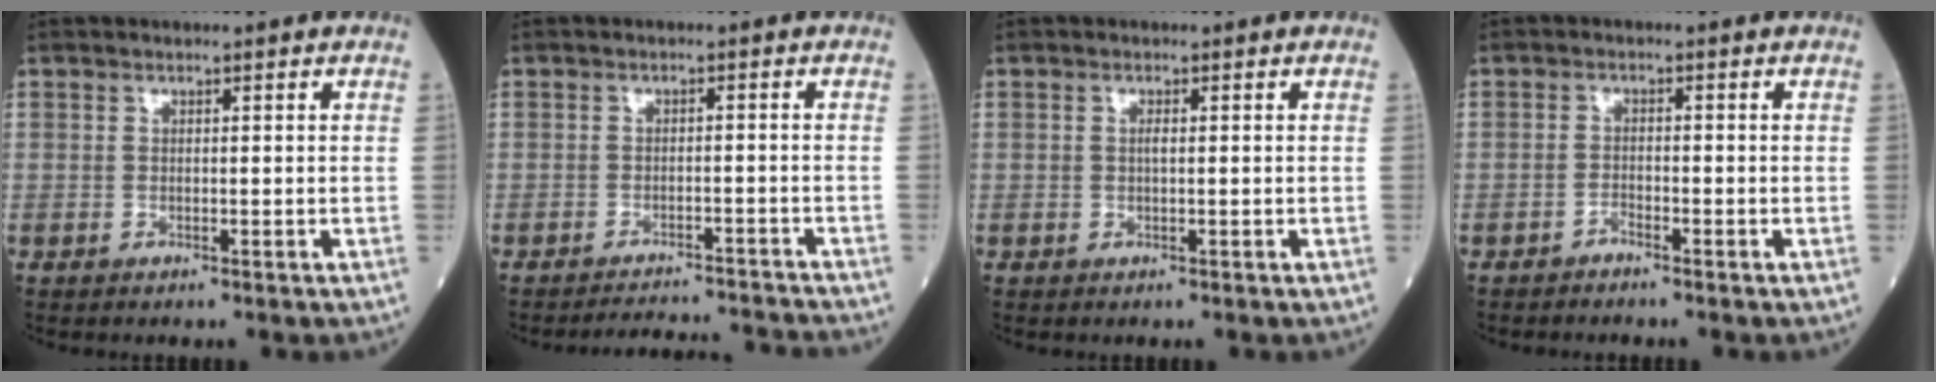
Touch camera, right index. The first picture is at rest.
{"total": 8.5, "force": [-8.4, -0.1, 0.6], "torque": [-0.006, 0.002, -0.111]}
{"total": 0.8, "force": [0.0, 0.2, 0.8], "torque": [-0.017, 0.000, 0.000]}
{"total": 1.2, "force": [-1.1, 0.1, 0.3], "torque": [-0.001, 0.001, -0.021]}